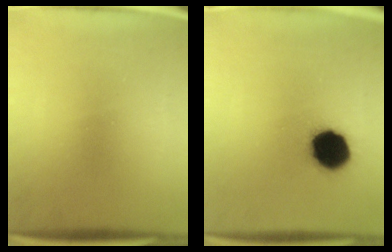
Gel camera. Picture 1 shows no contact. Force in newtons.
{"total": 14.1}